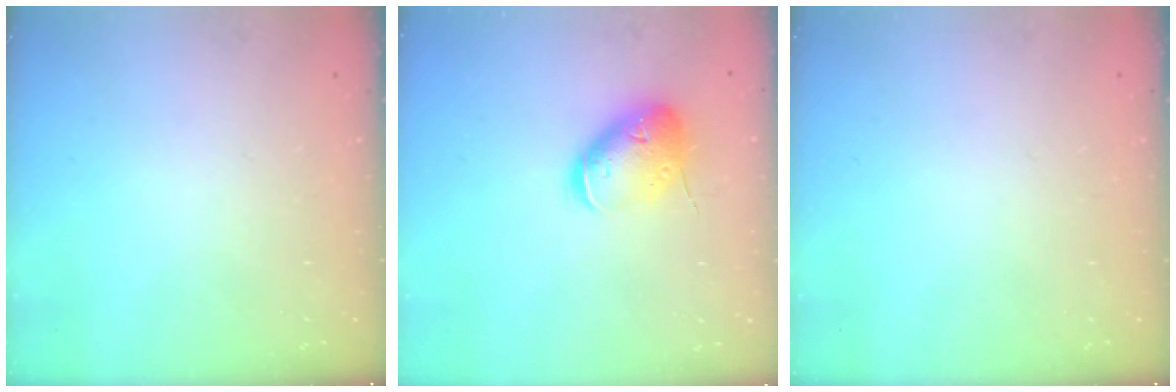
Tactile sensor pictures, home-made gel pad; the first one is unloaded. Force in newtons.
{"total": 13.2, "press": 13.1, "slide": 1.8}
{"total": 0.0}